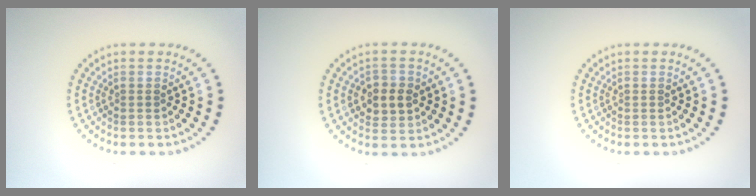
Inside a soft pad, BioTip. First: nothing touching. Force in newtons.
{"total": 2.7, "press": 2.7, "slide": 0.3}
{"total": 0.0}